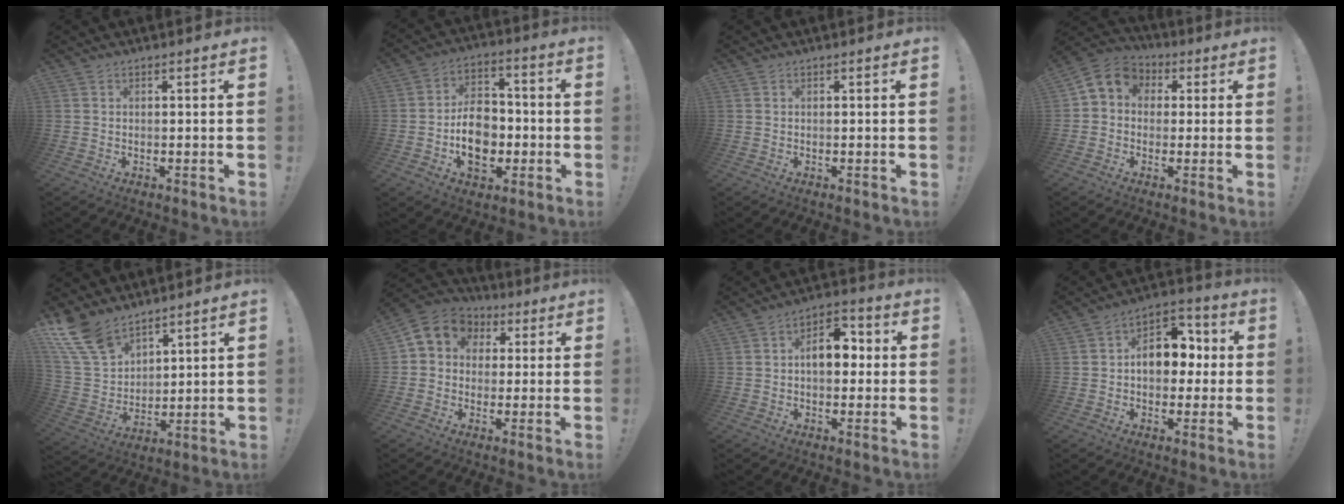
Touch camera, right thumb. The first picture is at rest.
{"total": 13.7, "force": [-3.1, 10.0, 8.9], "torque": [-0.146, 0.016, -0.054]}
{"total": 0.0}
{"total": 6.6, "force": [1.2, 5.8, 2.9], "torque": [-0.045, 0.002, 0.028]}
{"total": 13.8, "force": [10.5, 7.1, 5.5], "torque": [-0.126, -0.067, 0.205]}
{"total": 7.6, "force": [1.9, 6.7, 3.0], "torque": [-0.043, -0.006, 0.040]}
{"total": 10.4, "force": [0.5, 6.6, 8.0], "torque": [-0.109, 0.012, 0.010]}
{"total": 11.7, "force": [0.0, 8.9, 7.6], "torque": [-0.096, 0.017, 0.007]}